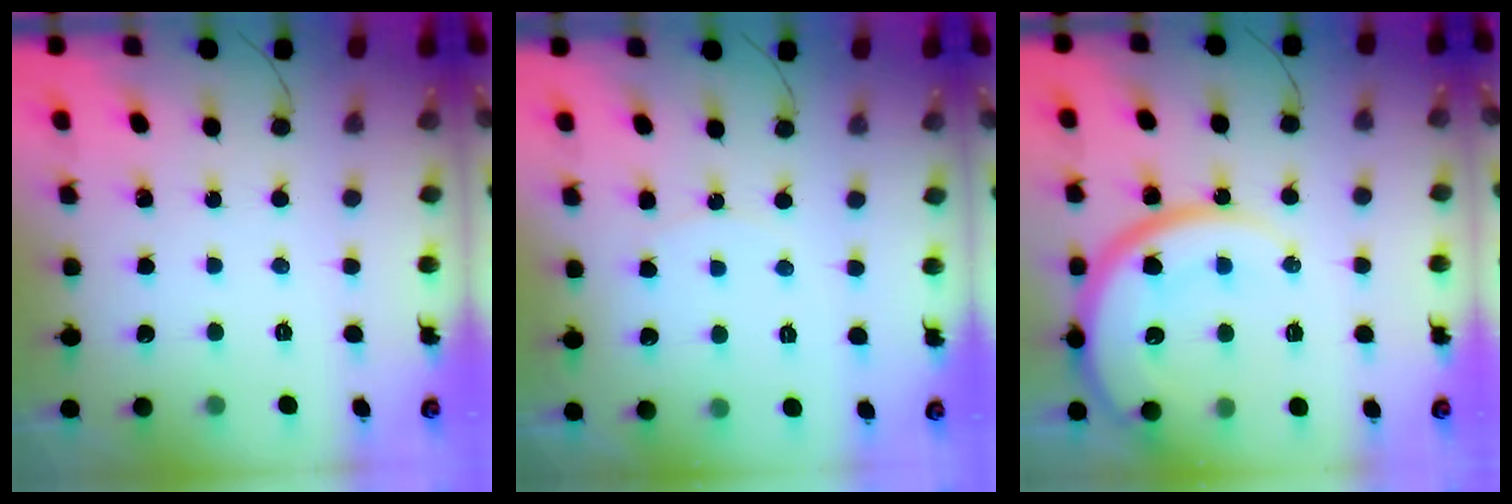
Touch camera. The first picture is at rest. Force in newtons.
{"total": 5.7, "press": 5.7, "slide": 0.7}
{"total": 17.6, "press": 17.5, "slide": 1.5}